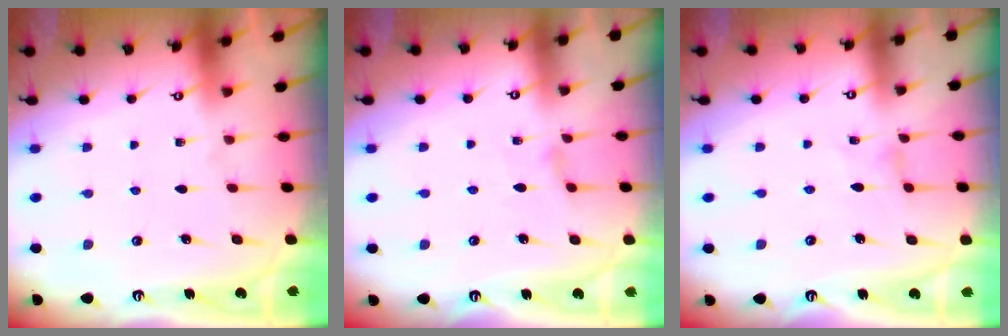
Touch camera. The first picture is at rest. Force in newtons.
{"total": 1.3, "press": 1.2, "slide": 0.3}
{"total": 0.0}